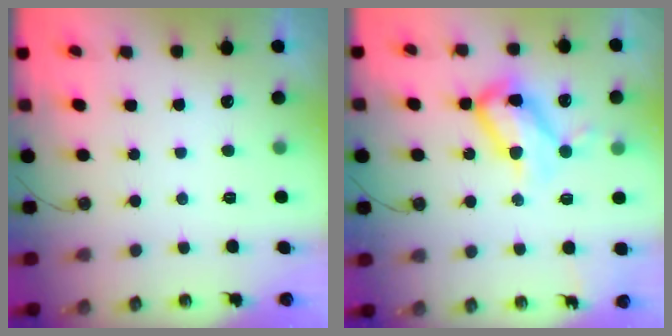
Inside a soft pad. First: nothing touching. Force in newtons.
{"total": 14.8, "press": 14.7, "slide": 1.5}